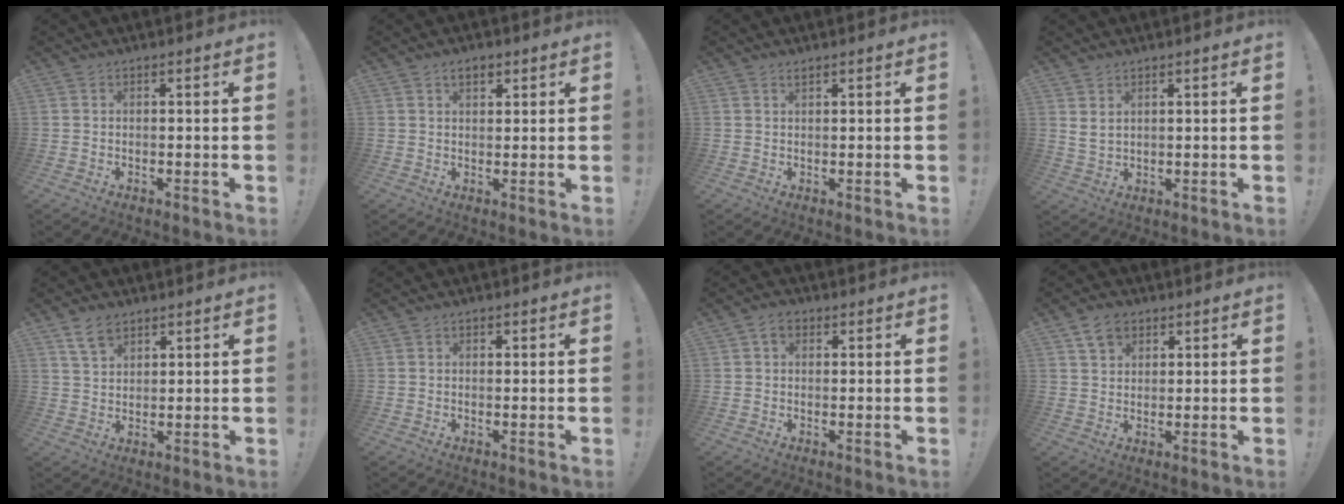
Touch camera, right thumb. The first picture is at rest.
{"total": 3.4, "force": [1.8, 2.0, 2.1], "torque": [-0.029, 0.000, 0.030]}
{"total": 0.9, "force": [0.8, 0.2, 0.4], "torque": [-0.006, 0.000, 0.014]}
{"total": 3.2, "force": [2.1, 1.3, 2.0], "torque": [-0.037, -0.011, 0.040]}
{"total": 5.9, "force": [4.0, 3.4, 2.7], "torque": [-0.044, -0.014, 0.076]}
{"total": 0.5, "force": [0.1, 0.5, 0.1], "torque": [-0.001, 0.001, 0.002]}
{"total": 3.4, "force": [1.1, 2.4, 2.1], "torque": [-0.028, 0.000, 0.019]}
{"total": 5.6, "force": [3.5, 3.8, 2.3], "torque": [-0.035, -0.008, 0.064]}